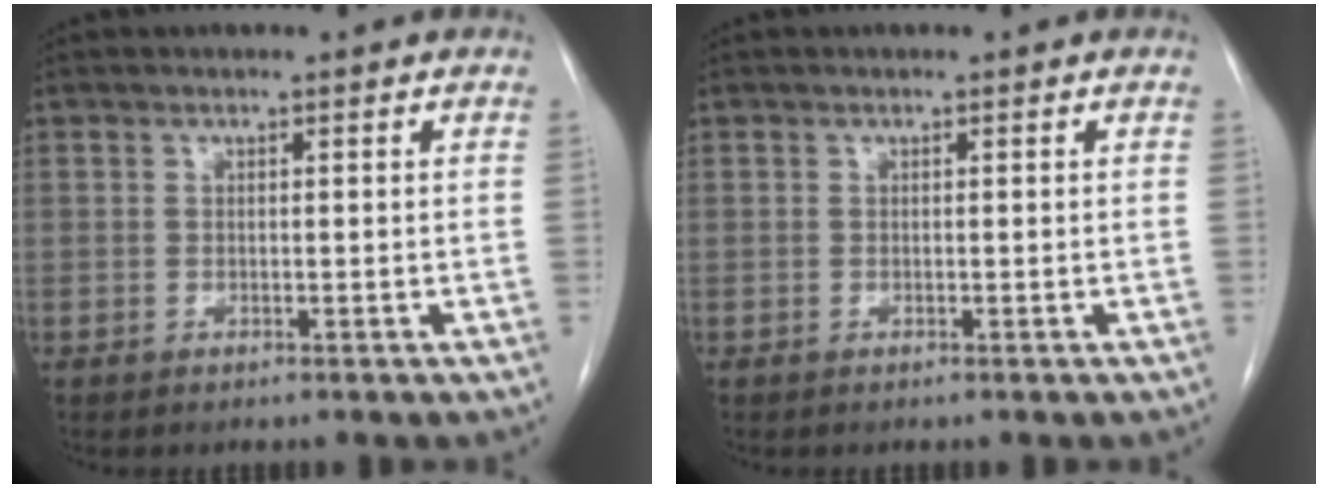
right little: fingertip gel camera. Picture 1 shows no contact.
{"total": 0.0}